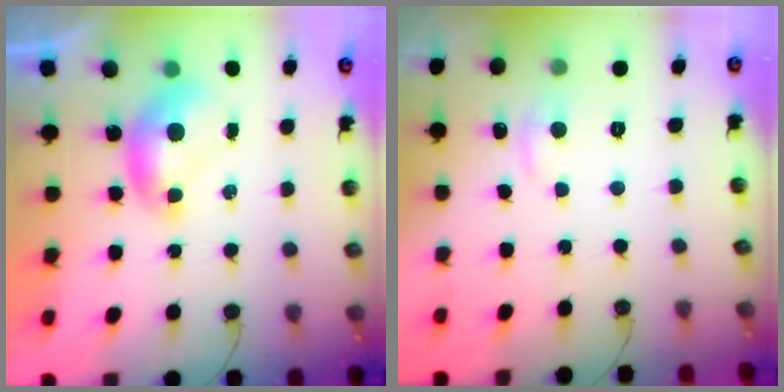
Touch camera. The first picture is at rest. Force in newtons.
{"total": 1.1, "press": 0.8, "slide": 0.8}